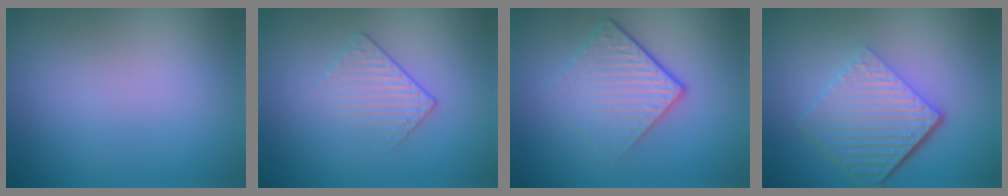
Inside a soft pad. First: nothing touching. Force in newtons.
{"total": 1.5, "press": 1.0, "slide": 1.1}
{"total": 4.4, "press": 2.7, "slide": 3.5}
{"total": 6.4, "press": 4.3, "slide": 4.8}